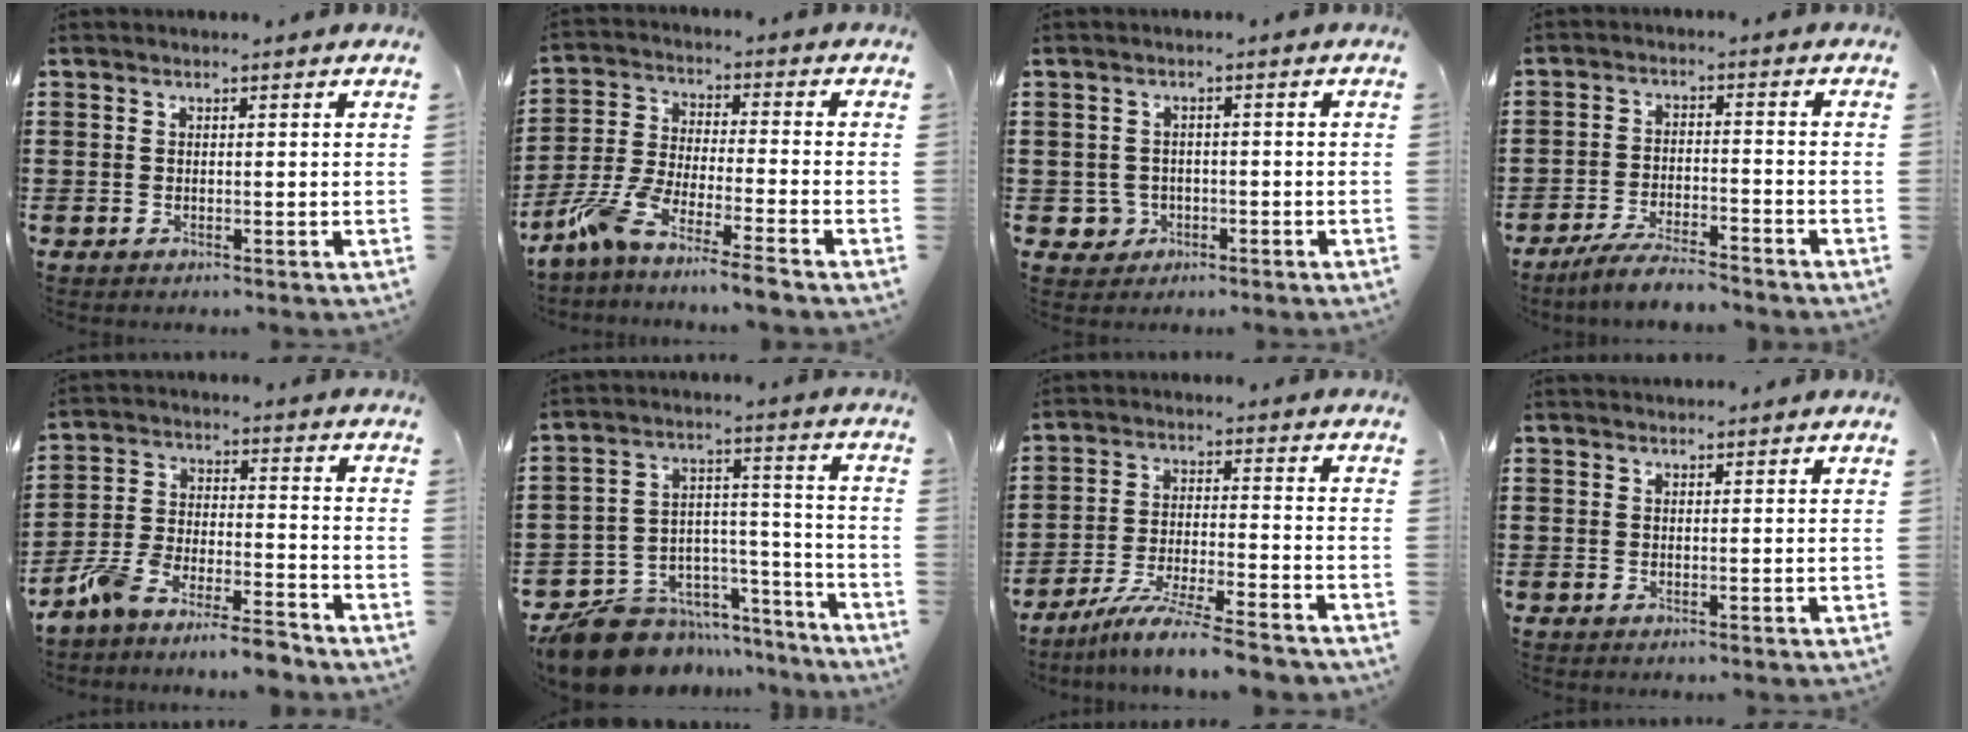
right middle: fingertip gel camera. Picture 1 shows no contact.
{"total": 7.5, "force": [-6.7, -0.5, 3.4], "torque": [-0.092, -0.016, -0.138]}
{"total": 2.2, "force": [-0.7, 2.0, 0.5], "torque": [-0.017, 0.002, -0.018]}
{"total": 5.1, "force": [-4.8, 0.3, 1.8], "torque": [-0.044, -0.005, -0.095]}
{"total": 7.5, "force": [-7.2, 0.2, 2.0], "torque": [-0.045, 0.009, -0.143]}
{"total": 10.0, "force": [-8.9, 4.4, 1.3], "torque": [-0.036, 0.025, -0.164]}
{"total": 8.1, "force": [-7.3, -0.2, 3.6], "torque": [-0.068, -0.006, -0.139]}
{"total": 0.7, "force": [0.7, 0.1, -0.1], "torque": [-0.001, 0.000, 0.013]}